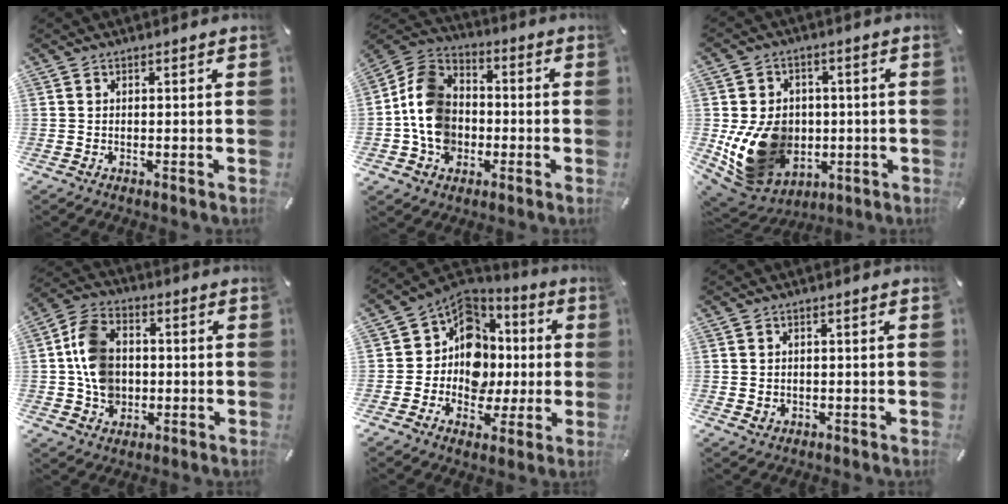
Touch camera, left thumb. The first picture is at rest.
{"total": 12.6, "force": [-3.0, 10.9, 5.6], "torque": [-0.133, 0.029, -0.051]}
{"total": 16.9, "force": [-2.1, 14.1, 9.1], "torque": [-0.186, 0.003, -0.026]}
{"total": 11.4, "force": [-0.6, 9.7, 6.1], "torque": [-0.142, 0.023, -0.006]}
{"total": 12.3, "force": [0.4, 11.3, 4.7], "torque": [-0.090, -0.020, 0.021]}
{"total": 1.9, "force": [0.0, 1.8, 0.5], "torque": [-0.010, 0.004, -0.001]}